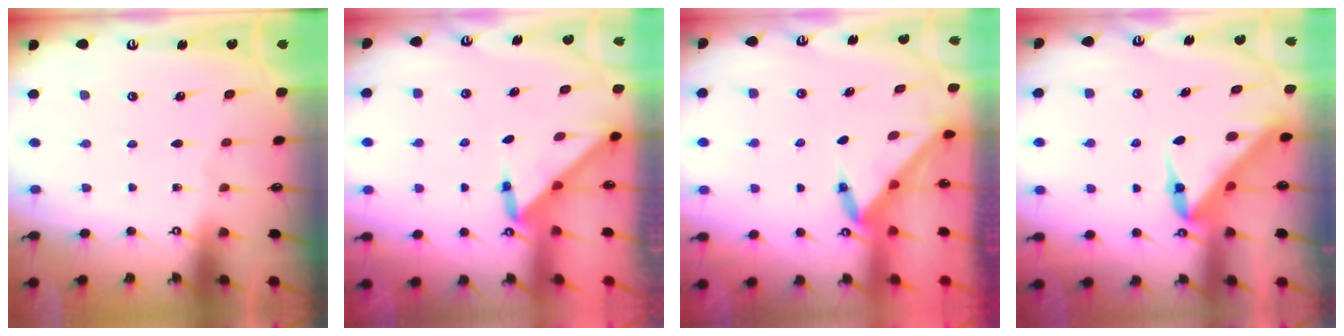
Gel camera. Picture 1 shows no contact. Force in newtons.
{"total": 3.0, "press": 3.0, "slide": 0.3}
{"total": 3.5, "press": 3.4, "slide": 0.3}
{"total": 5.3, "press": 5.3, "slide": 0.4}